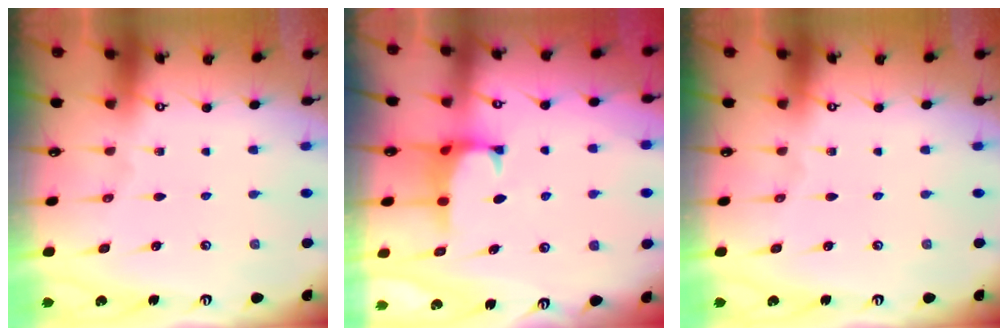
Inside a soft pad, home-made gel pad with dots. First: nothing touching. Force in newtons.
{"total": 1.1, "press": 0.9, "slide": 0.6}
{"total": 0.0}